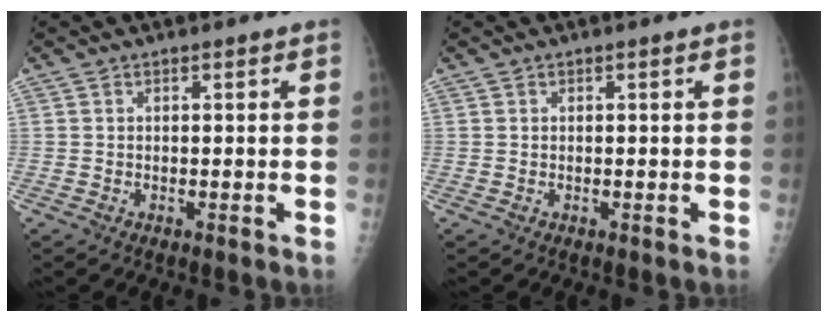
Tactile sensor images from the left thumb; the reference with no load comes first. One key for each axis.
{"total": 0.0}